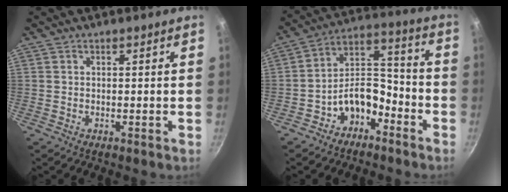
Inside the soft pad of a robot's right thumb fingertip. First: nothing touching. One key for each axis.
{"total": 10.8, "fx": -5.9, "fy": 6.9, "fz": 5.9, "tx": -0.068, "ty": 0.080, "tz": -0.102}